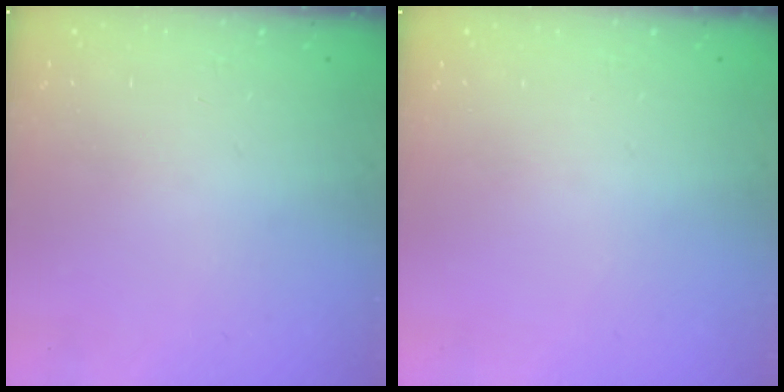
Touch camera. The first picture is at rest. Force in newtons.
{"total": 0.0}